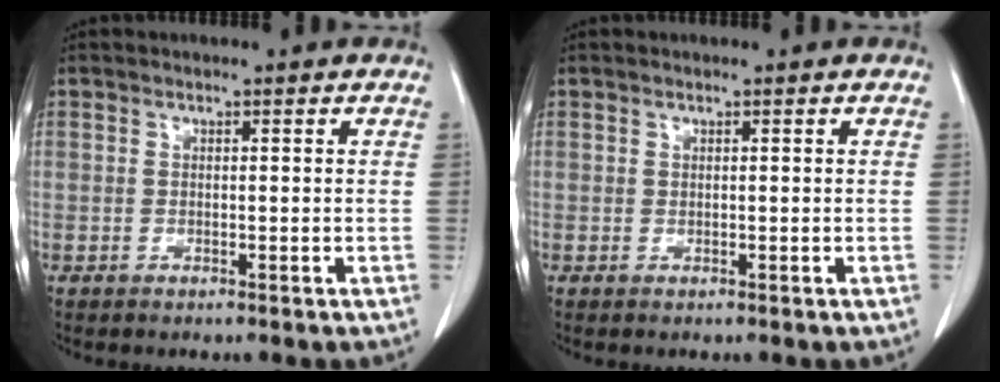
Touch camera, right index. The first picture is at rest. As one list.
[{"total": 0.0}]